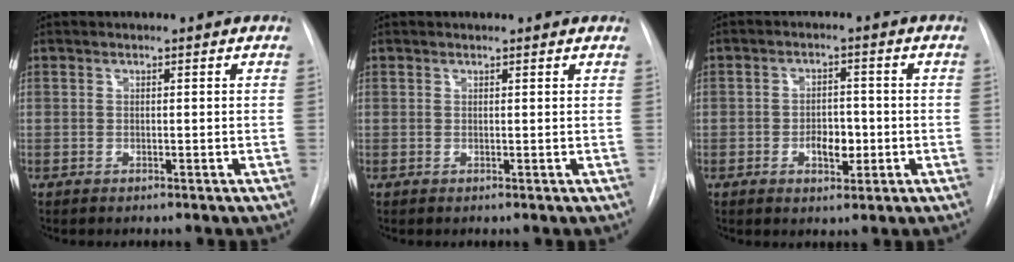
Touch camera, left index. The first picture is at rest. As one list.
[{"total": 1.4, "force": [1.3, 0.4, 0.4], "torque": [-0.009, 0.009, 0.008]}, {"total": 4.5, "force": [-1.9, 2.4, 3.2], "torque": [-0.047, -0.001, -0.024]}]